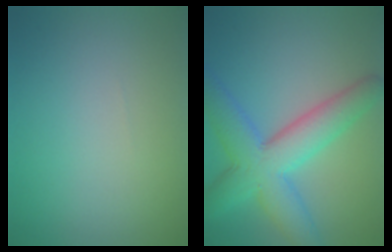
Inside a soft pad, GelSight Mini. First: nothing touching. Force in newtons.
{"total": 7.9, "press": 7.9, "slide": 0.1}